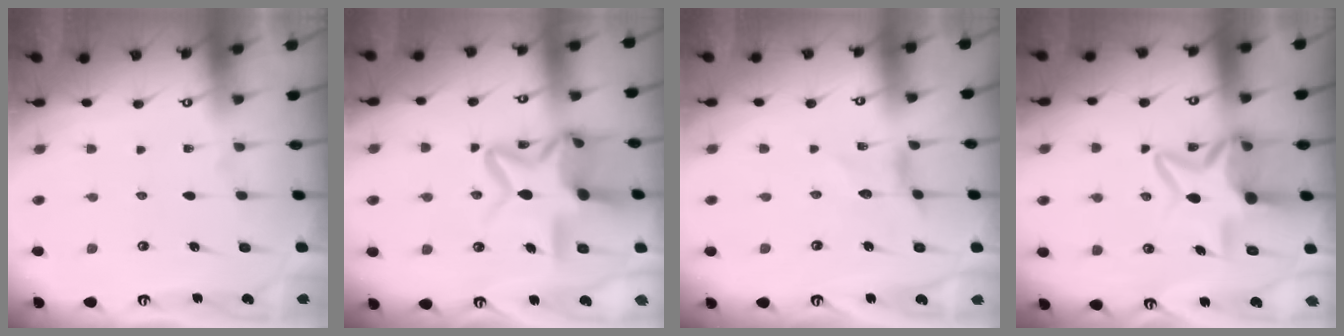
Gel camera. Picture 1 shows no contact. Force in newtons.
{"total": 16.2, "press": 16.1, "slide": 2.1}
{"total": 1.4, "press": 1.4, "slide": 0.2}
{"total": 10.8, "press": 10.8, "slide": 1.3}